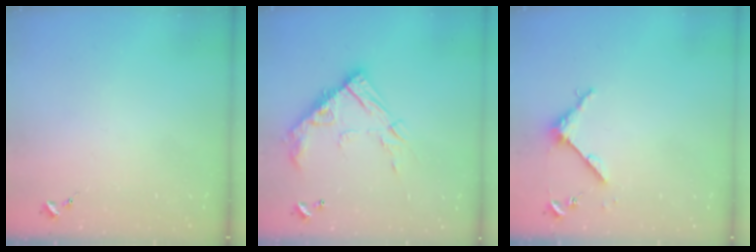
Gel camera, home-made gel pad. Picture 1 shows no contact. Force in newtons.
{"total": 15.9, "press": 15.9, "slide": 0.8}
{"total": 4.5, "press": 4.5, "slide": 0.5}